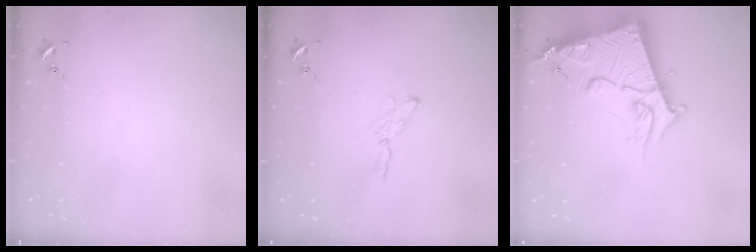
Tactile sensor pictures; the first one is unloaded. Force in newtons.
{"total": 3.9, "press": 3.8, "slide": 0.4}
{"total": 18.5, "press": 18.4, "slide": 1.8}